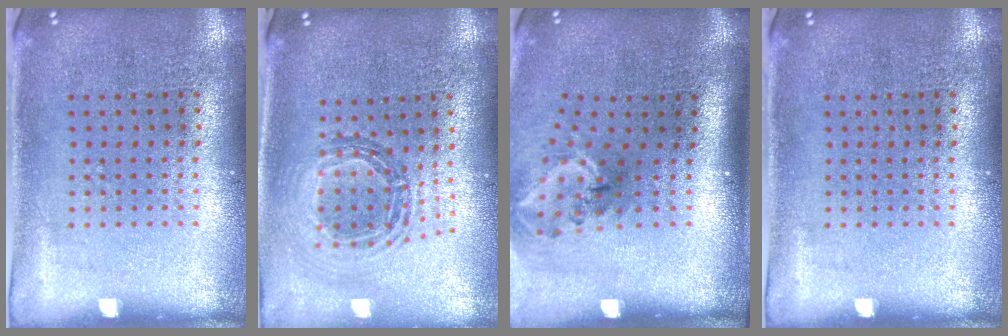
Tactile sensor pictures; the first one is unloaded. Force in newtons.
{"total": 0.9, "press": 0.9, "slide": 0.2}
{"total": 2.0, "press": 1.3, "slide": 1.5}
{"total": 0.0}